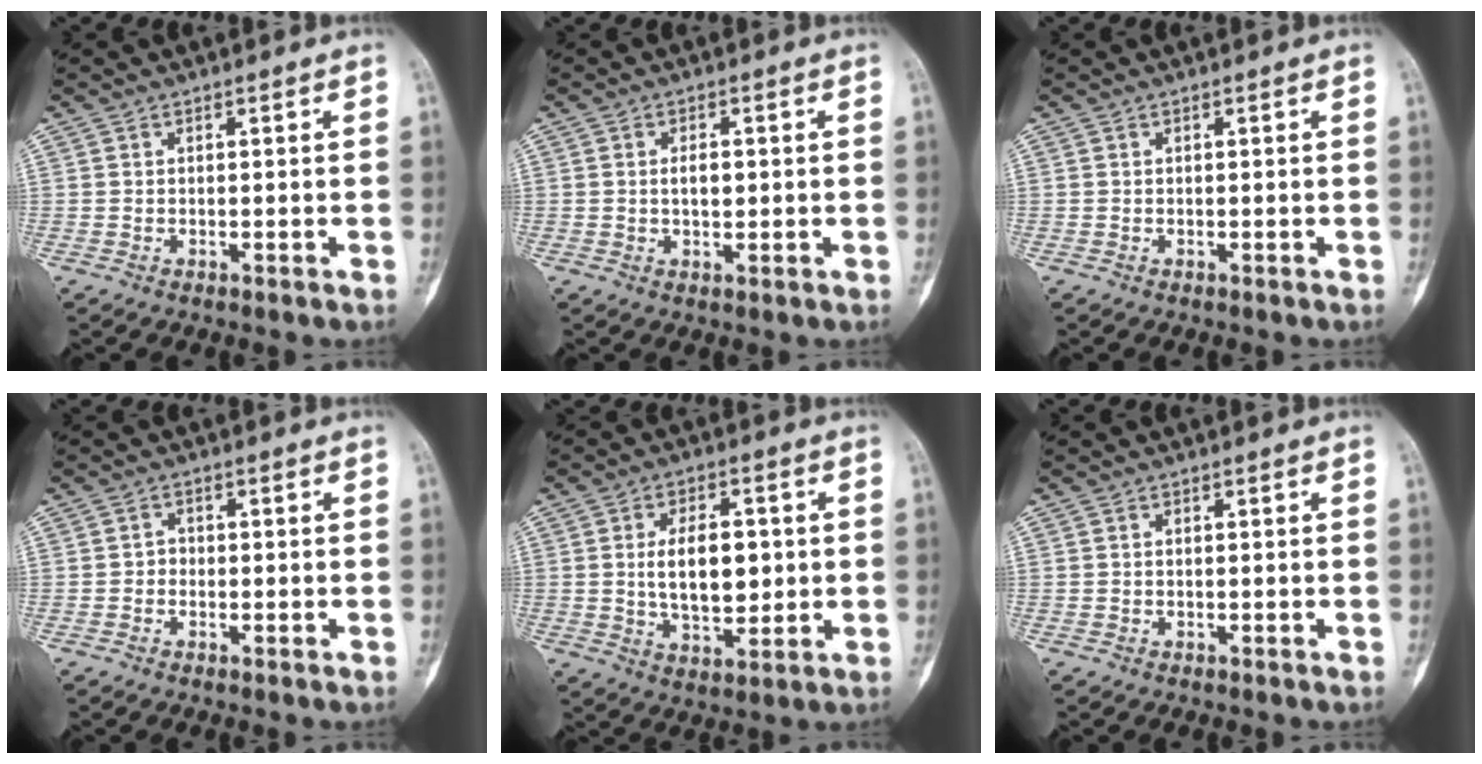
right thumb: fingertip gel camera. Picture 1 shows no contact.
{"total": 3.0, "force": [0.2, 1.6, 2.5], "torque": [-0.038, 0.000, 0.005]}
{"total": 0.0}
{"total": 1.6, "force": [-0.4, 1.4, 0.7], "torque": [0.001, 0.007, -0.010]}
{"total": 10.8, "force": [0.8, 6.1, 8.9], "torque": [-0.127, -0.006, 0.021]}
{"total": 0.0}